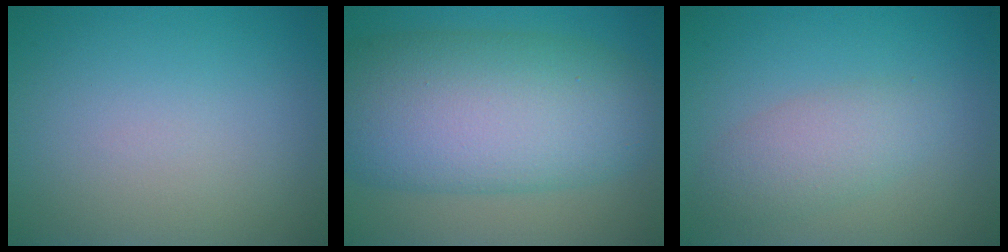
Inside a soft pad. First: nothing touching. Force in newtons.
{"total": 12.8, "press": 12.8, "slide": 0.2}
{"total": 3.0, "press": 3.0, "slide": 0.1}